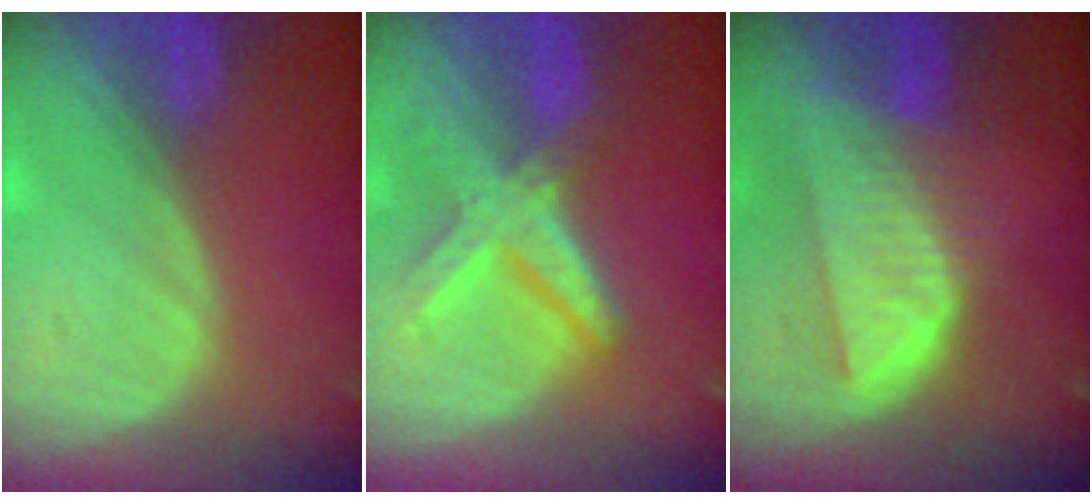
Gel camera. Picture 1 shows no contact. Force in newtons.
{"total": 8.2, "press": 7.0, "slide": 4.2}
{"total": 8.1, "press": 7.2, "slide": 3.8}